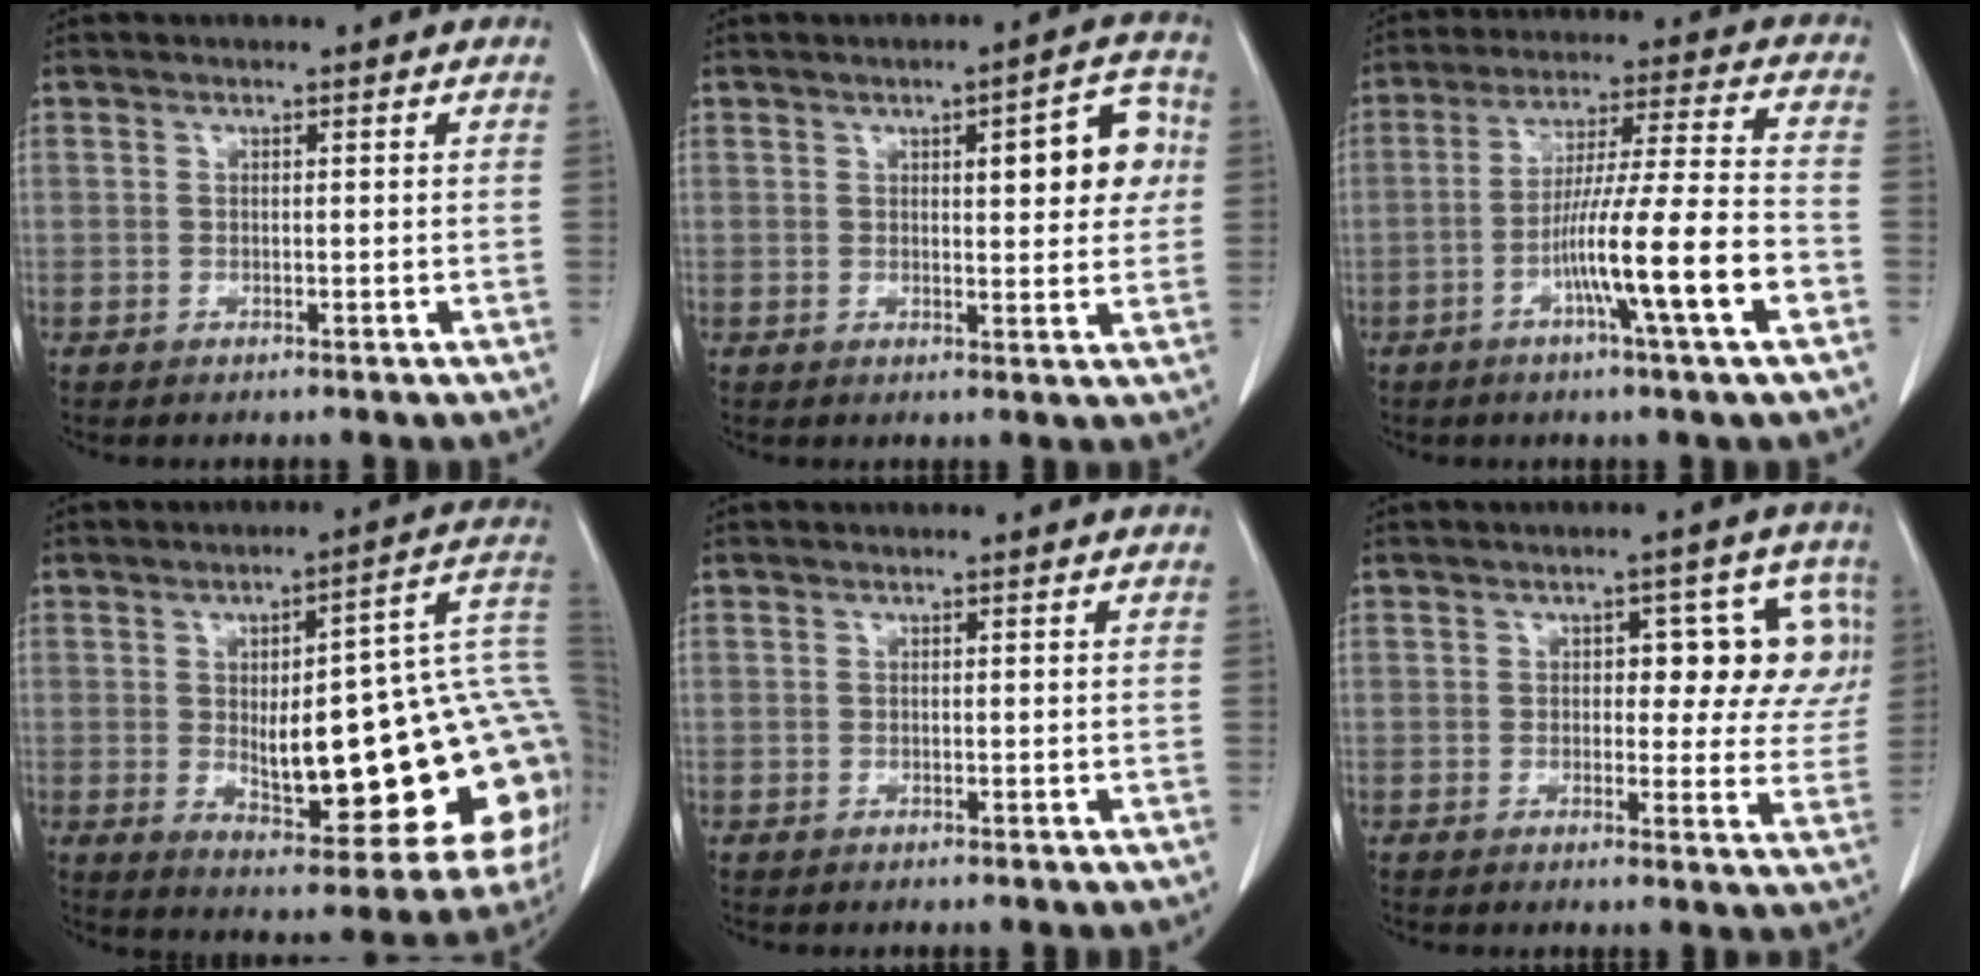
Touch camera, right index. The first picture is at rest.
{"total": 8.1, "force": [1.9, 2.3, 7.5], "torque": [-0.089, 0.017, 0.021]}
{"total": 13.9, "force": [-5.1, -0.7, 12.9], "torque": [-0.220, -0.004, -0.091]}
{"total": 25.4, "force": [-1.8, 6.4, 24.5], "torque": [-0.251, 0.025, -0.009]}
{"total": 0.0}
{"total": 9.2, "force": [2.1, 4.6, 7.6], "torque": [-0.068, 0.026, 0.022]}